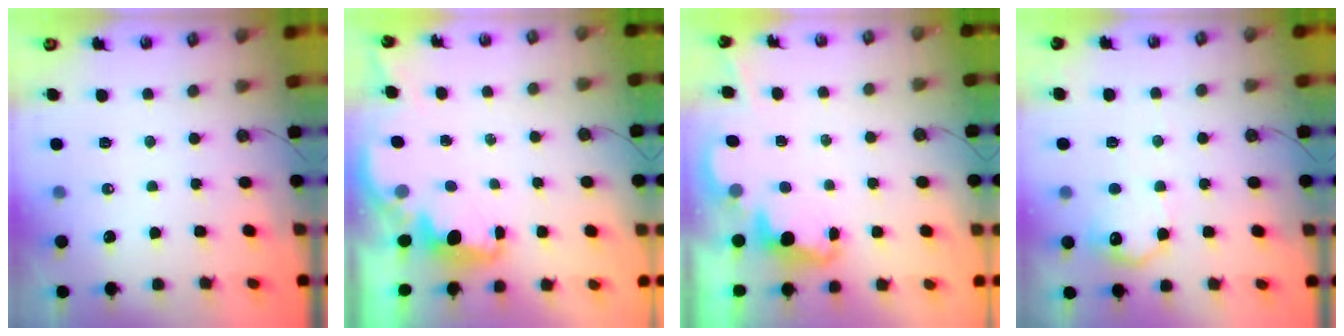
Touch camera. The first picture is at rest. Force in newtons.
{"total": 2.2, "press": 2.0, "slide": 0.8}
{"total": 2.5, "press": 2.4, "slide": 0.5}
{"total": 10.5, "press": 10.5, "slide": 0.5}